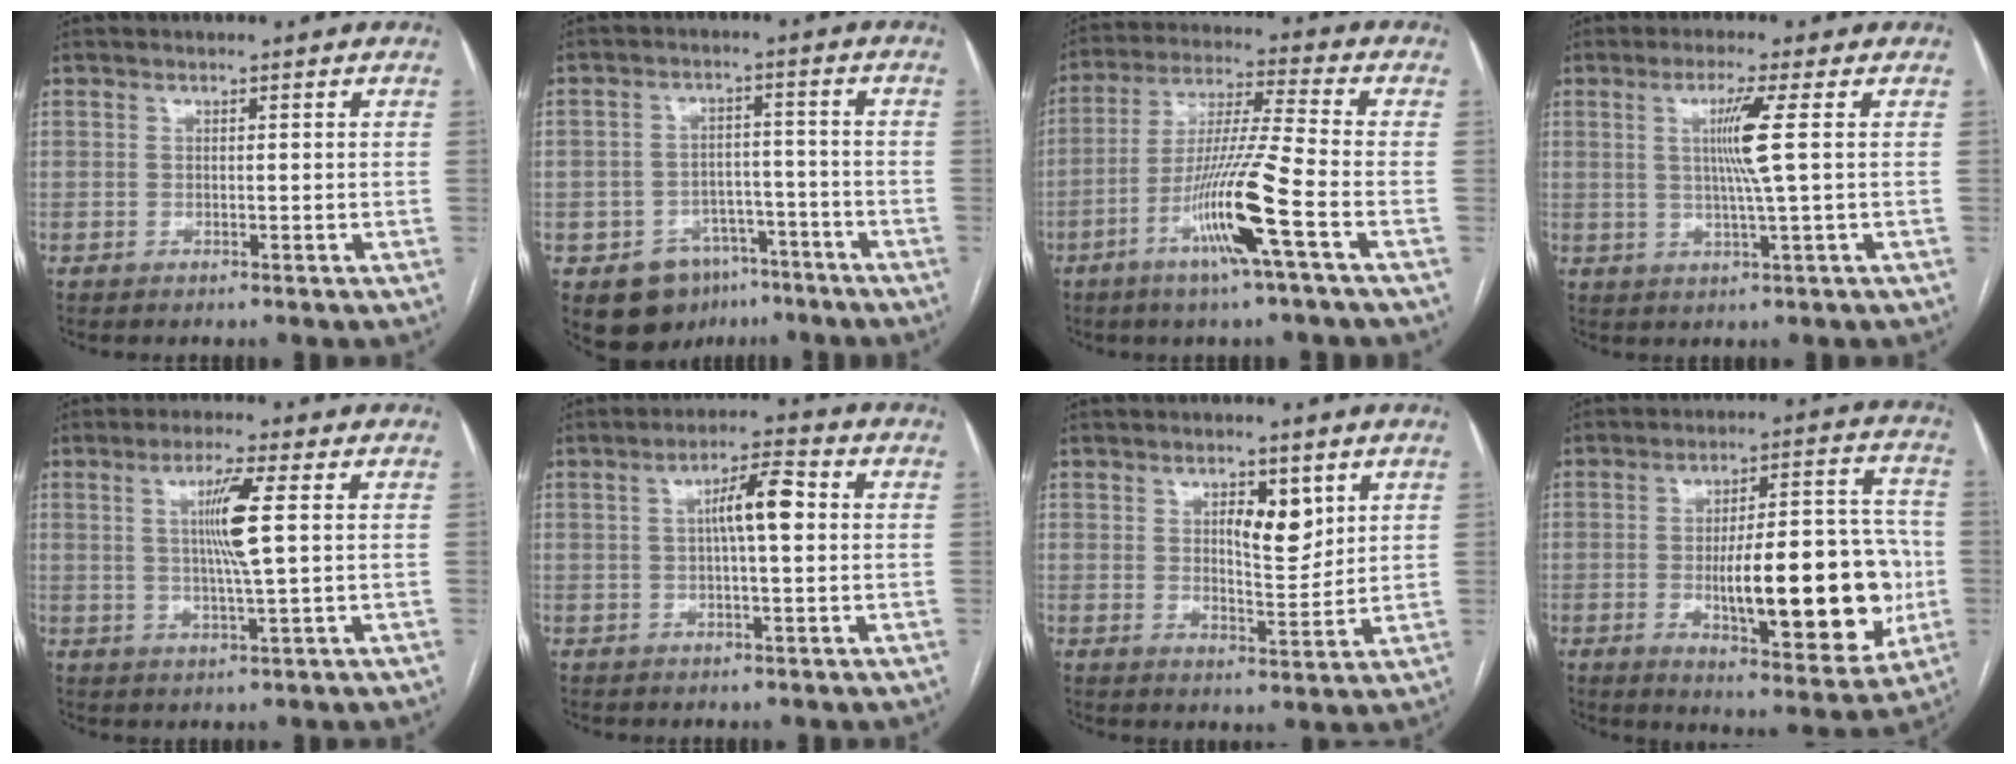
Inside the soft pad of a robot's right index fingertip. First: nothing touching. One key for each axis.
{"total": 8.3, "fx": -5.0, "fy": 6.3, "fz": 2.2, "tx": -0.026, "ty": 0.021, "tz": -0.067}
{"total": 12.8, "fx": -5.3, "fy": -1.3, "fz": 11.6, "tx": -0.230, "ty": -0.011, "tz": -0.103}
{"total": 5.7, "fx": 1.2, "fy": -1.4, "fz": 5.4, "tx": -0.106, "ty": -0.004, "tz": 0.026}
{"total": 6.7, "fx": 1.5, "fy": -0.6, "fz": 6.5, "tx": -0.124, "ty": -0.002, "tz": 0.029}
{"total": 6.4, "fx": 0.8, "fy": 1.1, "fz": 6.3, "tx": -0.108, "ty": 0.019, "tz": 0.011}
{"total": 6.0, "fx": 2.5, "fy": 2.3, "fz": 5.0, "tx": -0.077, "ty": -0.005, "tz": 0.044}
{"total": 20.5, "fx": -3.2, "fy": 5.9, "fz": 19.4, "tx": -0.269, "ty": 0.013, "tz": -0.032}